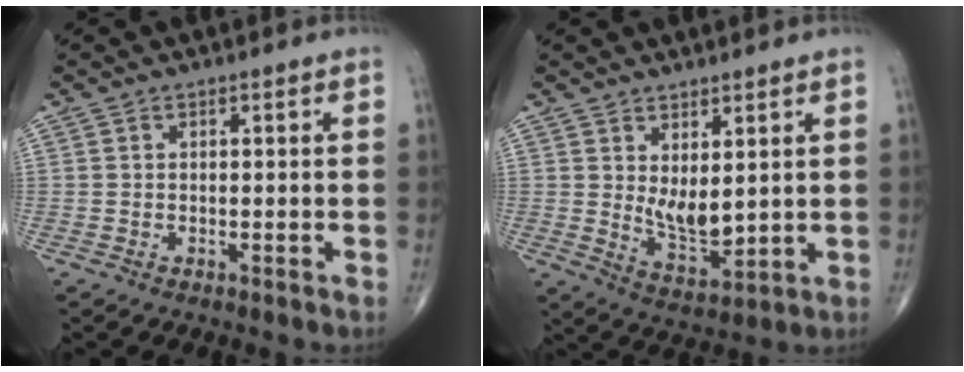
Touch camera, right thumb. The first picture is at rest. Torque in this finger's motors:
{"motor_torque": [2.62, 1.04, -0.16, -0.21, 0.03]}